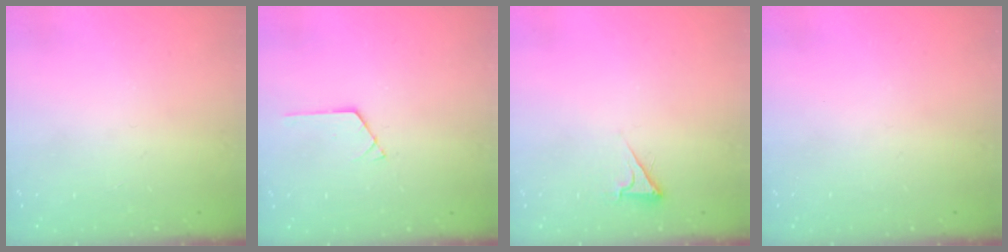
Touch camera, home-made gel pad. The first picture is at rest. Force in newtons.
{"total": 1.0, "press": 1.0, "slide": 0.1}
{"total": 3.5, "press": 3.4, "slide": 0.6}
{"total": 0.0}